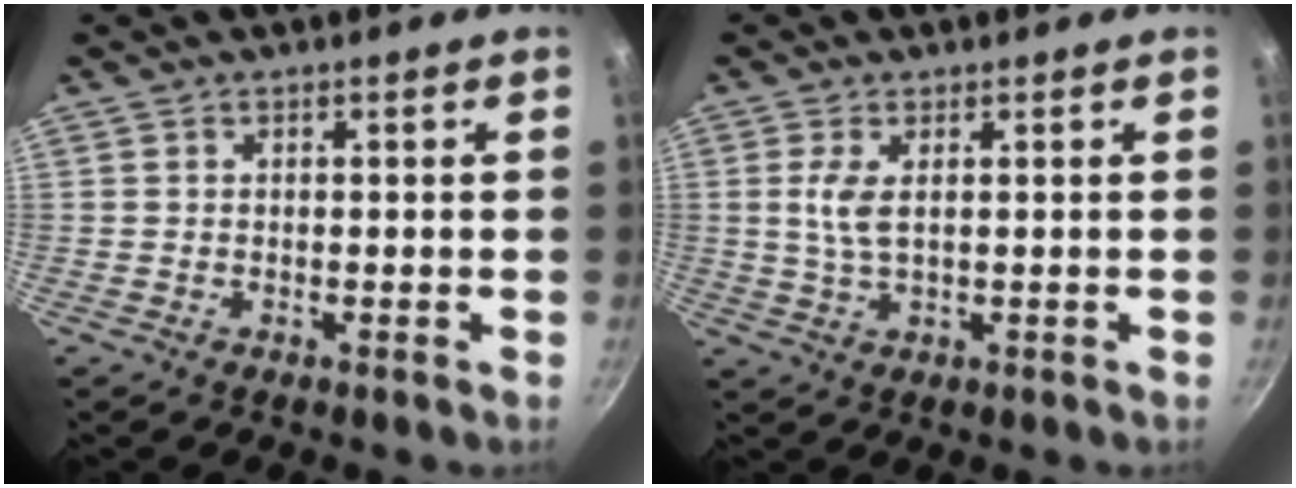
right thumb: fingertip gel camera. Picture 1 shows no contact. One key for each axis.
{"total": 4.3, "fx": 1.0, "fy": 1.8, "fz": 3.8, "tx": -0.081, "ty": -0.004, "tz": 0.021}